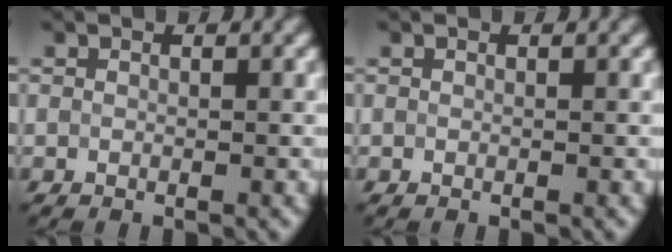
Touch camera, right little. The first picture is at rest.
{"total": 0.0}